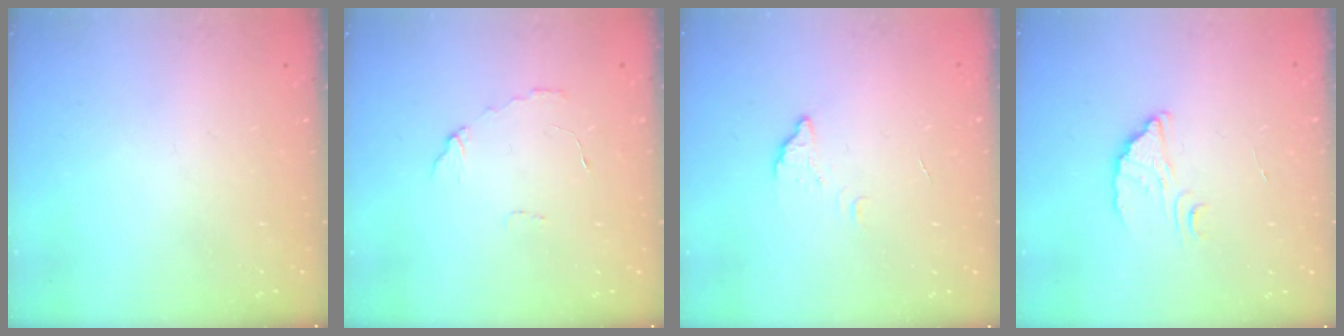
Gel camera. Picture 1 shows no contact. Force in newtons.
{"total": 4.5, "press": 4.5, "slide": 0.4}
{"total": 2.7, "press": 2.7, "slide": 0.2}
{"total": 2.4, "press": 2.4, "slide": 0.1}